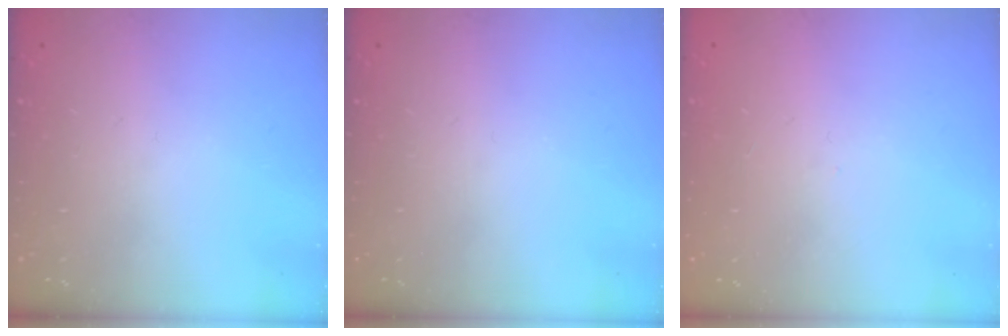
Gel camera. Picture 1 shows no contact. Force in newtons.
{"total": 0.0}
{"total": 0.0}